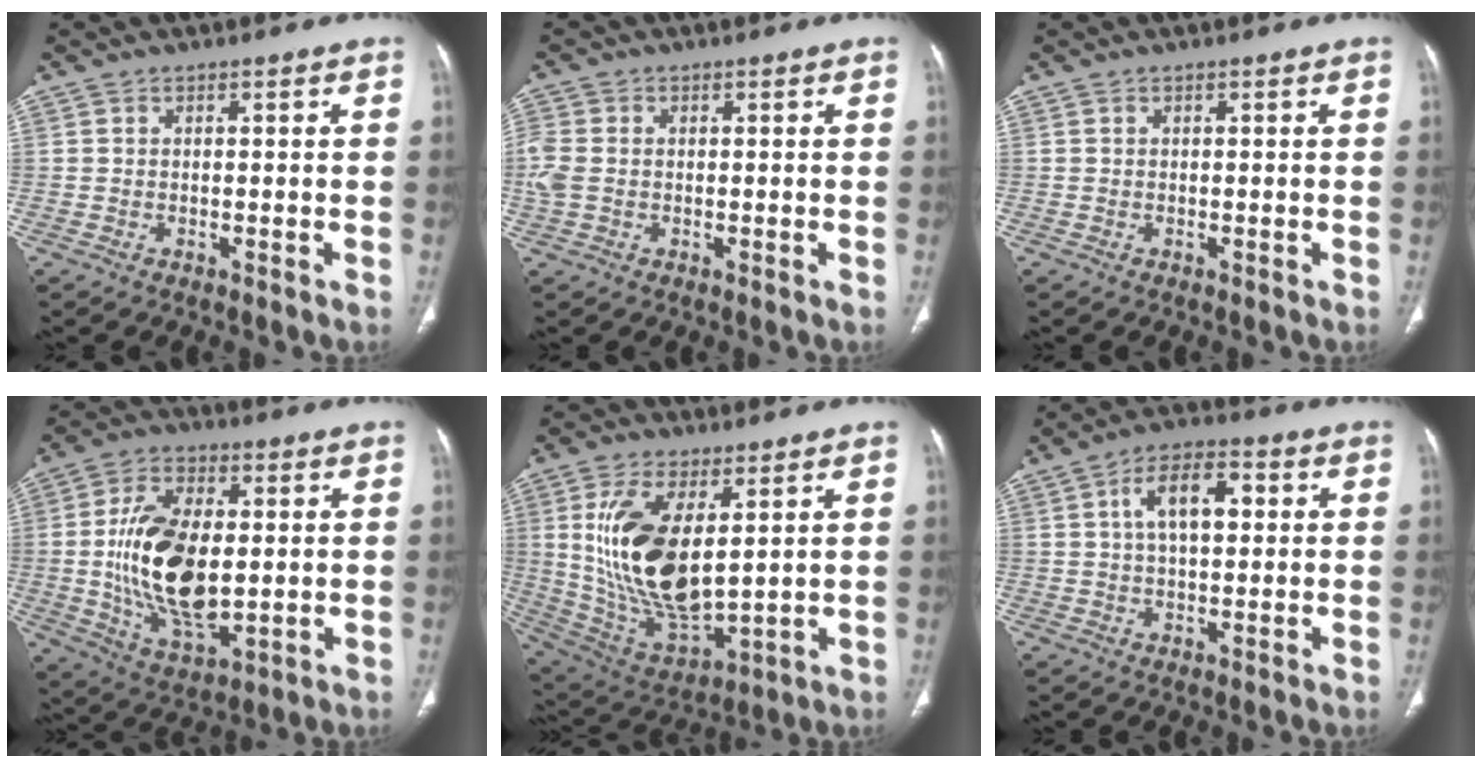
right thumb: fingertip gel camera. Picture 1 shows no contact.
{"total": 4.6, "force": [-0.1, 3.4, 3.1], "torque": [-0.097, 0.005, -0.003]}
{"total": 0.0}
{"total": 18.4, "force": [0.0, 9.8, 15.5], "torque": [-0.278, -0.016, 0.008]}
{"total": 18.9, "force": [4.0, 9.0, 16.2], "torque": [-0.307, -0.031, 0.092]}
{"total": 9.2, "force": [1.9, 4.7, 7.6], "torque": [-0.120, 0.012, 0.025]}